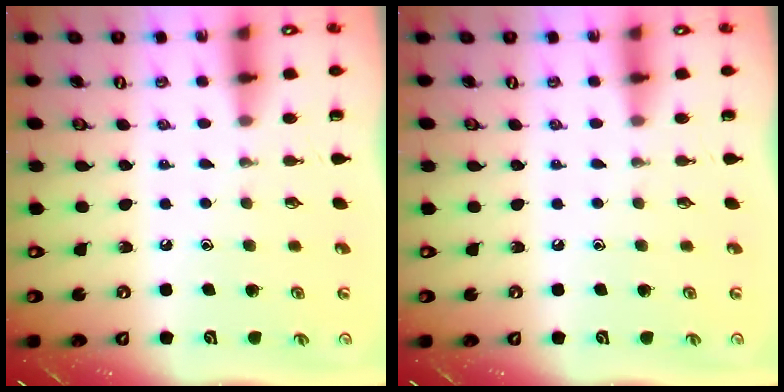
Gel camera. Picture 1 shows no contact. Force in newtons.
{"total": 0.0}